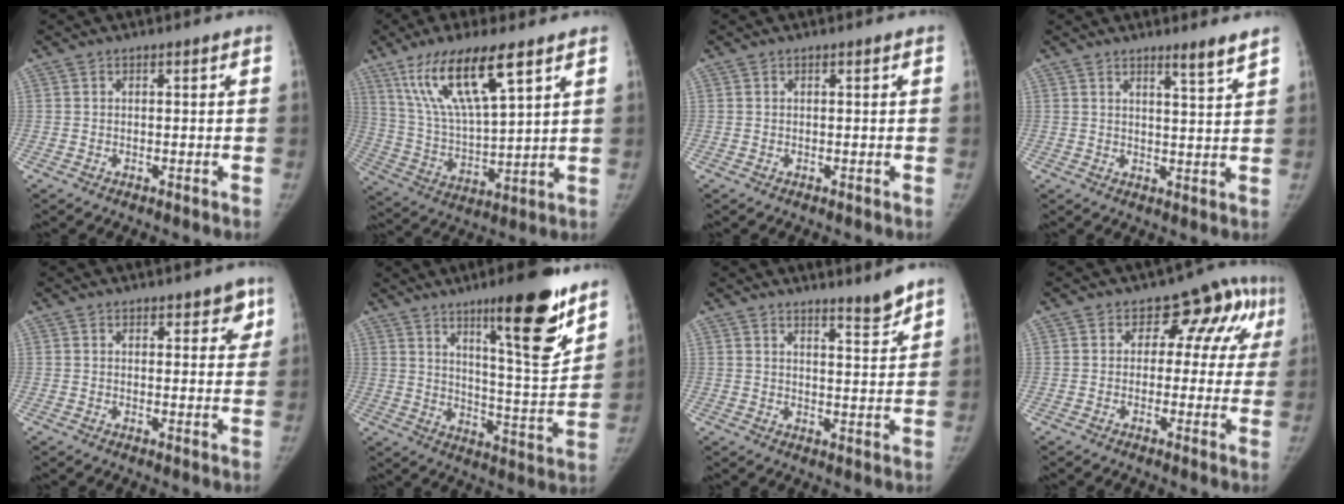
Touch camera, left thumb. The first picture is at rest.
{"total": 17.0, "force": [9.6, 4.4, 13.3], "torque": [-0.249, -0.033, 0.192]}
{"total": 0.0}
{"total": 4.1, "force": [3.2, -0.3, 2.5], "torque": [-0.035, -0.034, 0.050]}
{"total": 4.7, "force": [2.9, 2.4, 2.8], "torque": [0.003, -0.013, 0.033]}
{"total": 17.8, "force": [11.3, 3.1, 13.4], "torque": [-0.166, -0.080, 0.178]}
{"total": 4.7, "force": [4.1, 0.1, 2.3], "torque": [-0.030, -0.044, 0.065]}
{"total": 9.9, "force": [2.9, 7.1, 6.2], "torque": [-0.013, 0.011, 0.025]}